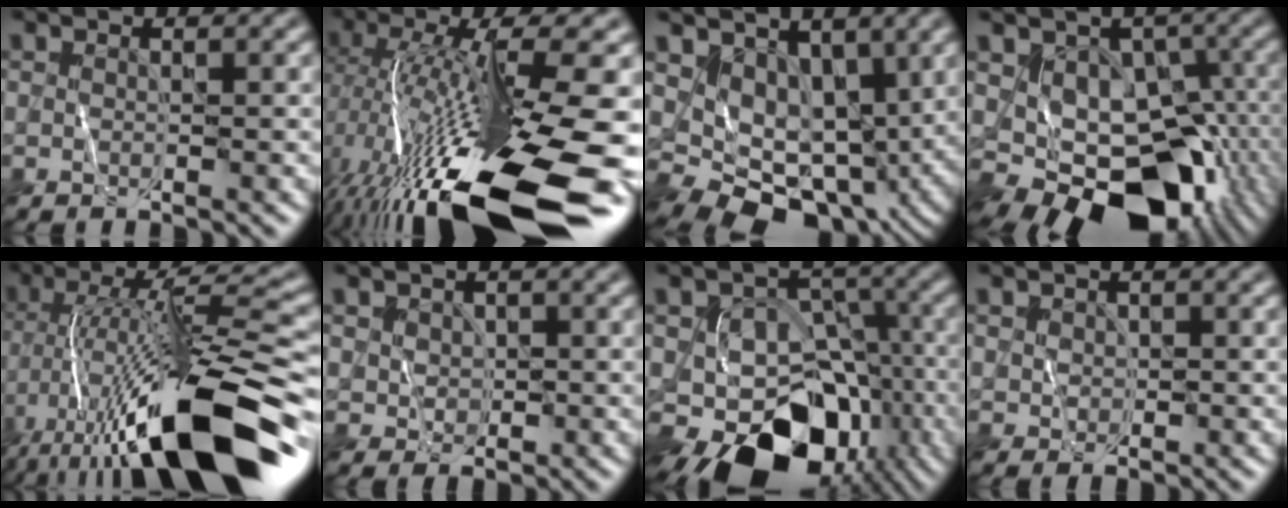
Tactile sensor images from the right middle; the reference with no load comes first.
{"total": 16.4, "force": [-6.6, 3.0, 14.7], "torque": [-0.264, 0.006, -0.114]}
{"total": 7.9, "force": [1.5, 5.8, 5.1], "torque": [-0.091, -0.032, 0.026]}
{"total": 13.0, "force": [-3.8, 8.7, 8.8], "torque": [-0.100, -0.020, -0.049]}
{"total": 16.1, "force": [-7.2, 3.8, 14.0], "torque": [-0.237, 0.021, -0.124]}
{"total": 1.8, "force": [0.6, 1.6, 0.6], "torque": [-0.014, -0.002, 0.018]}
{"total": 12.4, "force": [-6.3, 8.6, 6.3], "torque": [-0.087, -0.012, -0.091]}
{"total": 1.2, "force": [0.5, 1.0, 0.3], "torque": [-0.006, -0.002, 0.011]}